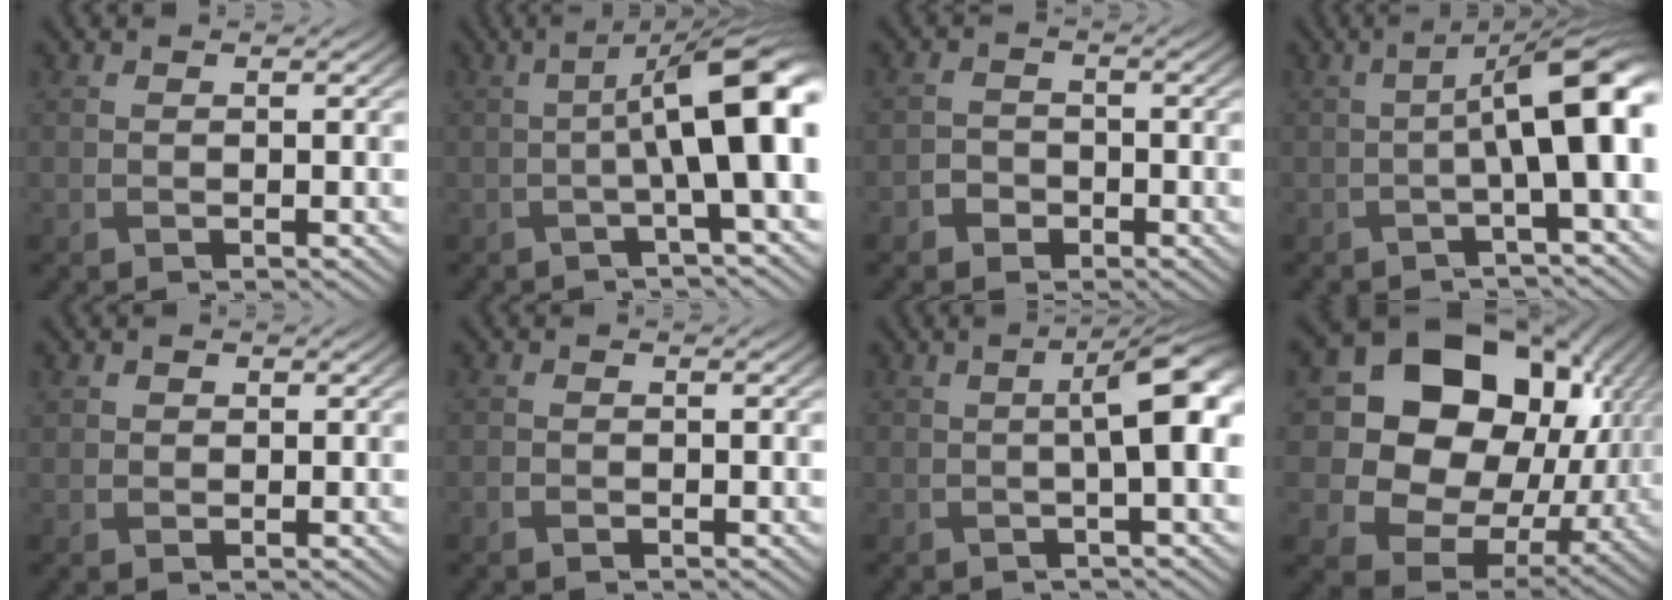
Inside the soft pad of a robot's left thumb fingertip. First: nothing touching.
{"total": 10.5, "force": [0.3, 2.7, 10.1], "torque": [-0.134, 0.011, 0.000]}
{"total": 2.0, "force": [-1.2, 1.5, 0.5], "torque": [-0.006, 0.002, -0.027]}
{"total": 8.7, "force": [0.0, 2.3, 8.4], "torque": [-0.116, 0.010, -0.002]}
{"total": 1.3, "force": [0.6, 1.1, 0.2], "torque": [-0.006, -0.002, 0.009]}
{"total": 0.6, "force": [-0.4, 0.4, 0.2], "torque": [-0.005, -0.002, -0.009]}
{"total": 5.9, "force": [0.5, 1.2, 5.7], "torque": [-0.082, 0.010, 0.006]}
{"total": 18.4, "force": [3.8, 15.0, 10.1], "torque": [-0.216, -0.009, 0.097]}